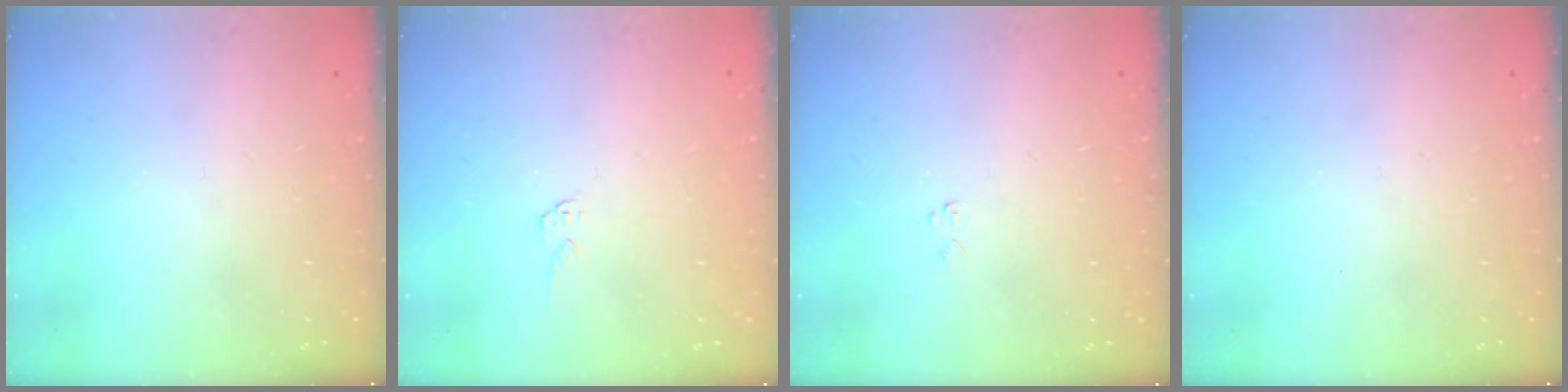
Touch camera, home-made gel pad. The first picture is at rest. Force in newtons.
{"total": 3.4, "press": 3.4, "slide": 0.2}
{"total": 3.7, "press": 3.7, "slide": 0.0}
{"total": 0.0}